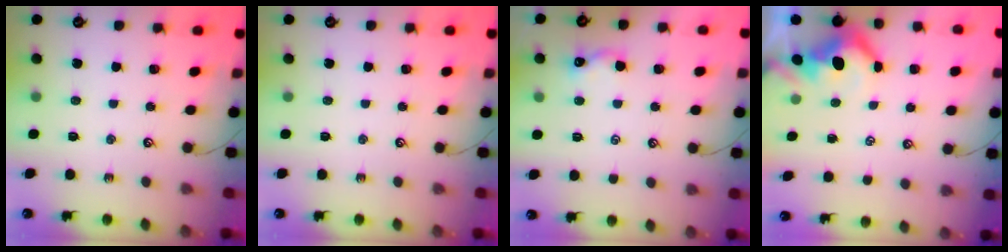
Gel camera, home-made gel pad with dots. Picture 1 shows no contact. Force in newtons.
{"total": 0.0}
{"total": 0.8, "press": 0.6, "slide": 0.5}
{"total": 2.0, "press": 1.8, "slide": 0.9}